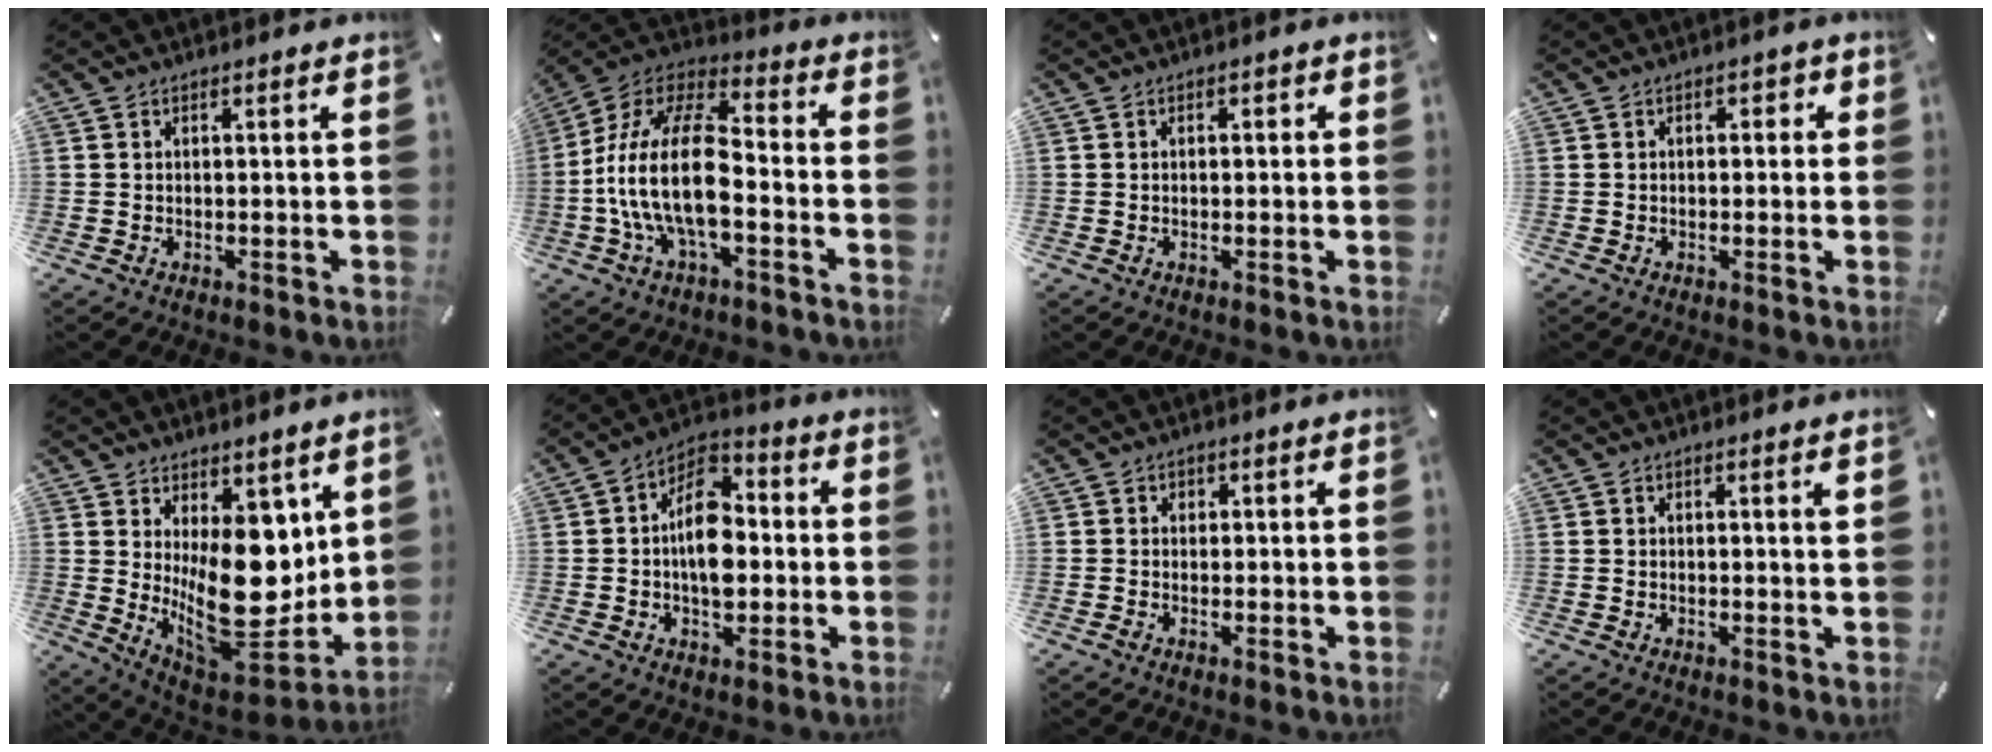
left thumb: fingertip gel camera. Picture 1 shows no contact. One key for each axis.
{"total": 18.7, "fx": -4.5, "fy": 9.2, "fz": 15.7, "tx": -0.330, "ty": 0.017, "tz": -0.078}
{"total": 0.9, "fx": -0.2, "fy": 0.6, "fz": 0.7, "tx": -0.012, "ty": 0.004, "tz": -0.005}
{"total": 1.5, "fx": -0.4, "fy": 1.1, "fz": 0.9, "tx": -0.009, "ty": 0.005, "tz": -0.011}
{"total": 20.2, "fx": 1.9, "fy": 12.7, "fz": 15.6, "tx": -0.220, "ty": -0.051, "tz": 0.054}
{"total": 12.4, "fx": -1.0, "fy": 8.2, "fz": 9.2, "tx": -0.156, "ty": 0.011, "tz": -0.013}
{"total": 1.2, "fx": -0.3, "fy": 1.1, "fz": 0.4, "tx": -0.006, "ty": 0.004, "tz": -0.007}
{"total": 0.8, "fx": 0.4, "fy": 0.0, "fz": 0.7, "tx": -0.015, "ty": 0.000, "tz": 0.006}